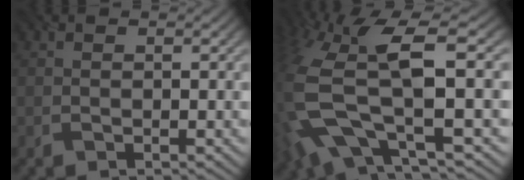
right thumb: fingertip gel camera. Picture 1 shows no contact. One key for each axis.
{"total": 14.7, "fx": 0.1, "fy": 5.8, "fz": 13.5, "tx": -0.330, "ty": -0.013, "tz": 0.017}